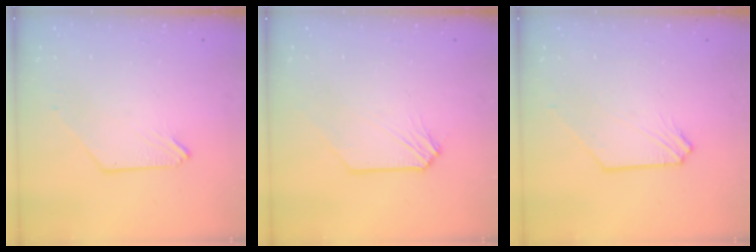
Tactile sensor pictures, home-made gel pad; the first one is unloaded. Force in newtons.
{"total": 0.0}
{"total": 1.3, "press": 1.3, "slide": 0.2}